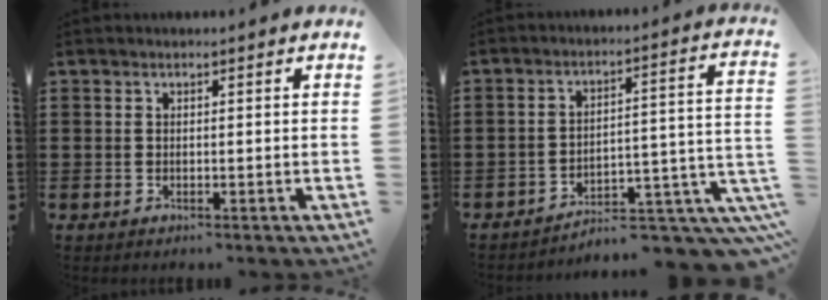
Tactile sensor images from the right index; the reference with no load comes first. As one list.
[{"total": 5.5, "force": [-4.6, 1.2, 2.8], "torque": [-0.044, -0.005, -0.089]}]